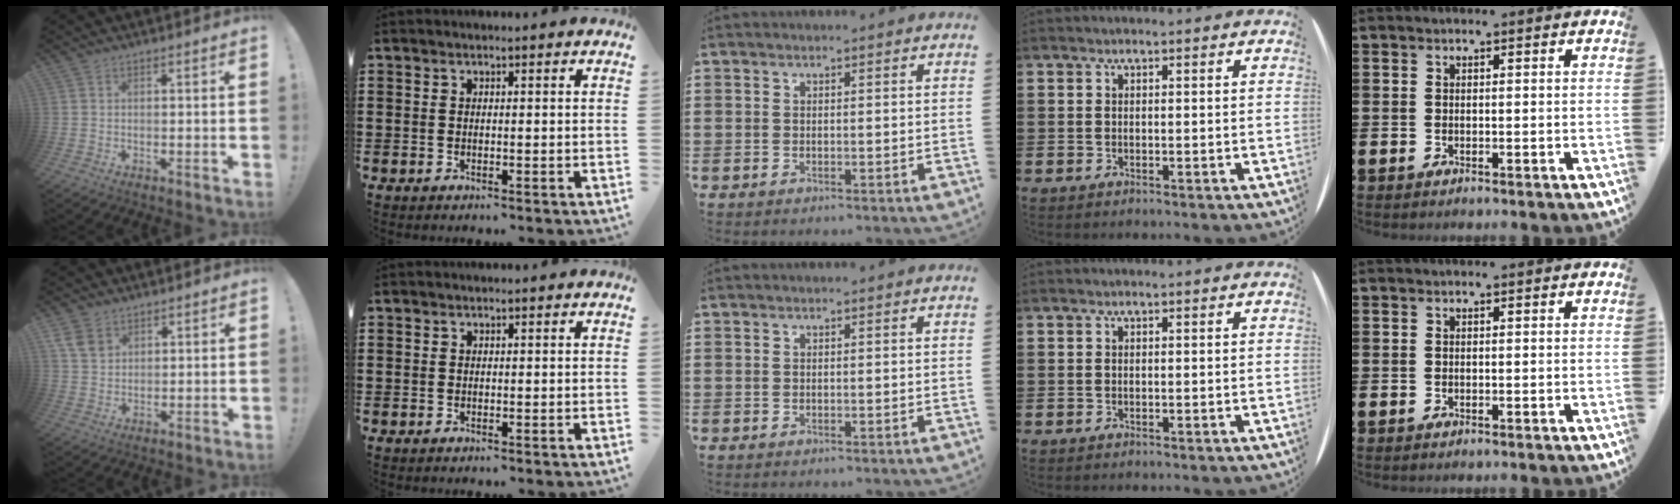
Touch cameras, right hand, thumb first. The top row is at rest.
{"thumb": {"total": 5.9, "force": [3.6, 4.0, 2.4], "torque": [-0.034, -0.014, 0.070]}}